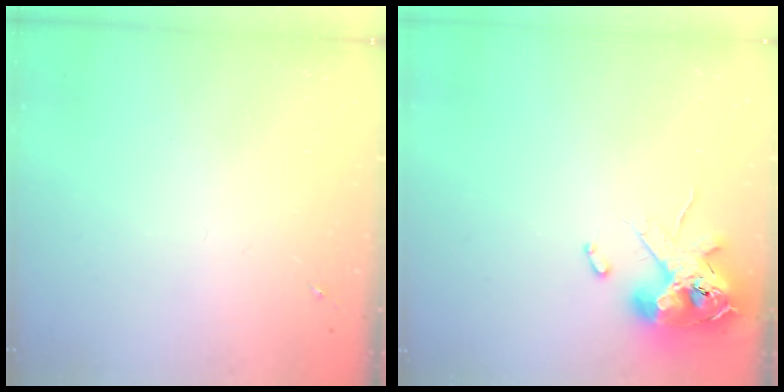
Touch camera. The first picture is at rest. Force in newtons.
{"total": 12.2, "press": 12.1, "slide": 2.0}